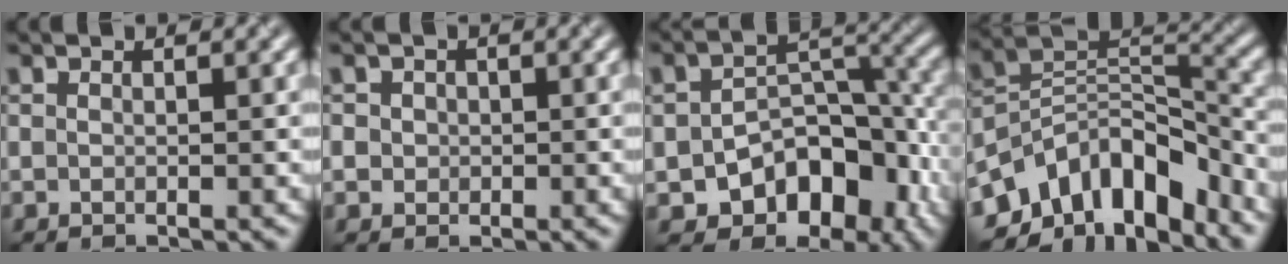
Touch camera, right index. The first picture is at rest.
{"total": 2.0, "force": [0.4, 1.8, 0.6], "torque": [0.004, 0.010, 0.004]}
{"total": 9.7, "force": [-4.5, 6.1, 5.9], "torque": [-0.076, -0.016, -0.061]}
{"total": 9.8, "force": [-6.4, 4.9, 5.5], "torque": [-0.077, 0.009, -0.125]}